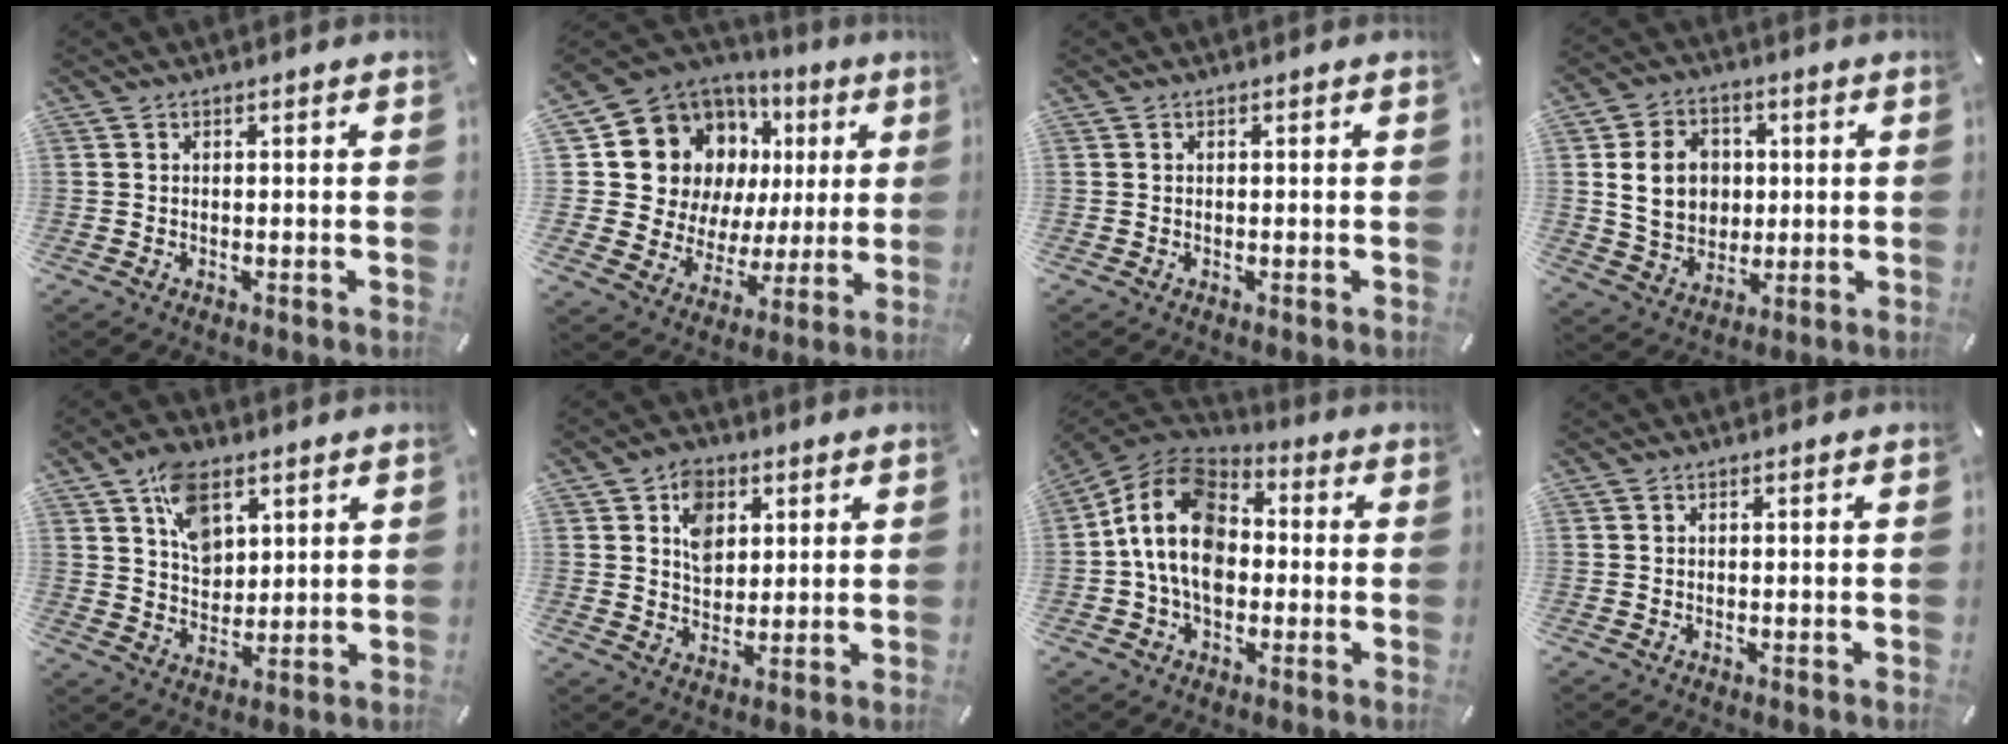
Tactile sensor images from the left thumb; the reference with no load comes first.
{"total": 16.5, "force": [6.4, 13.8, 6.4], "torque": [-0.107, -0.048, 0.142]}
{"total": 0.0}
{"total": 11.5, "force": [1.5, 9.7, 6.0], "torque": [-0.114, 0.012, 0.030]}
{"total": 10.1, "force": [5.0, 6.8, 5.5], "torque": [-0.086, -0.009, 0.091]}
{"total": 7.7, "force": [3.0, 6.2, 3.4], "torque": [-0.055, 0.002, 0.052]}
{"total": 14.7, "force": [-1.8, 10.9, 9.7], "torque": [-0.204, 0.027, -0.036]}
{"total": 0.0}